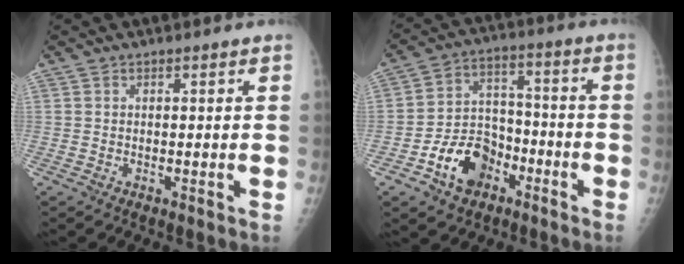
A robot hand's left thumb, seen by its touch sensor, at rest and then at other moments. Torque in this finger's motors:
{"motor_torque": [1.05, 1.26, 0.15, 0.00, 0.15]}